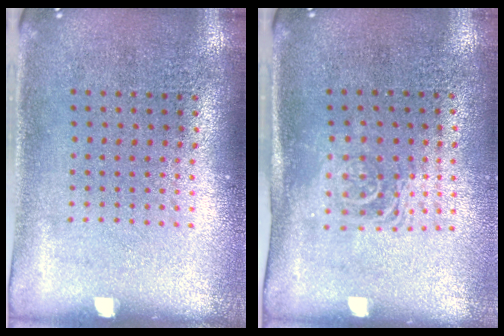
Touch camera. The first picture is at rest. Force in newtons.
{"total": 1.7, "press": 1.3, "slide": 1.1}